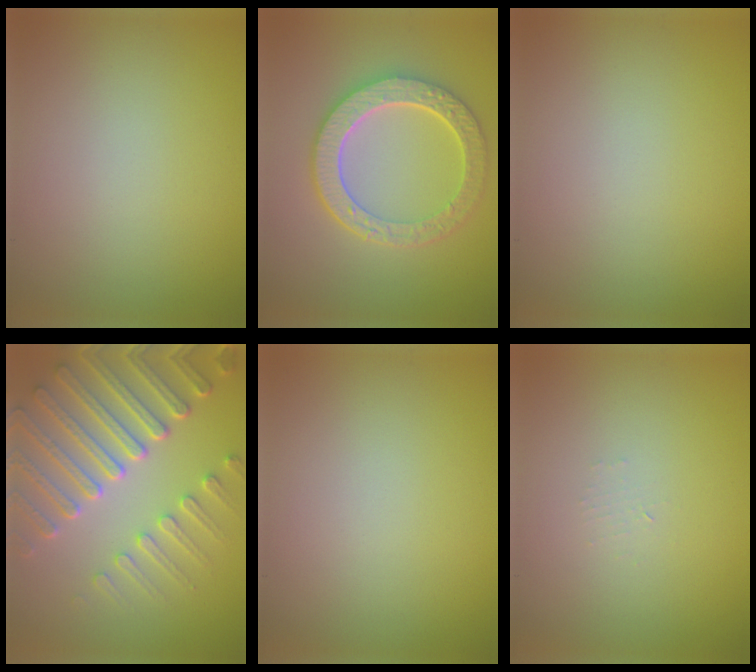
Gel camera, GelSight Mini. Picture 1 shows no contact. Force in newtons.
{"total": 6.3, "press": 5.0, "slide": 3.7}
{"total": 0.0}
{"total": 7.4, "press": 5.7, "slide": 4.7}
{"total": 0.0}
{"total": 0.7, "press": 0.7, "slide": 0.1}